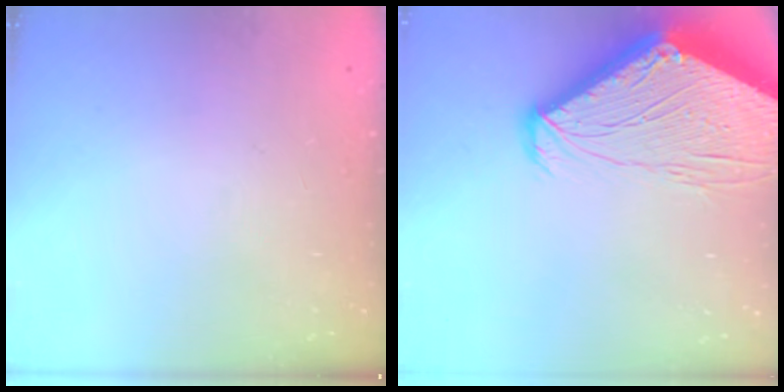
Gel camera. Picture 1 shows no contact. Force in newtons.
{"total": 12.6, "press": 12.6, "slide": 1.2}